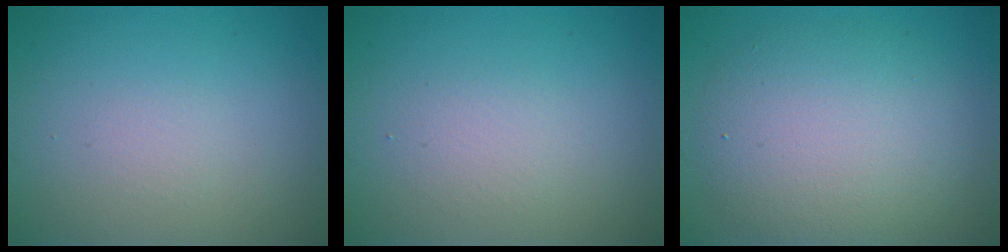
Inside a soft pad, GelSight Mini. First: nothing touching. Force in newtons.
{"total": 1.5, "press": 1.5, "slide": 0.1}
{"total": 6.9, "press": 6.9, "slide": 0.5}